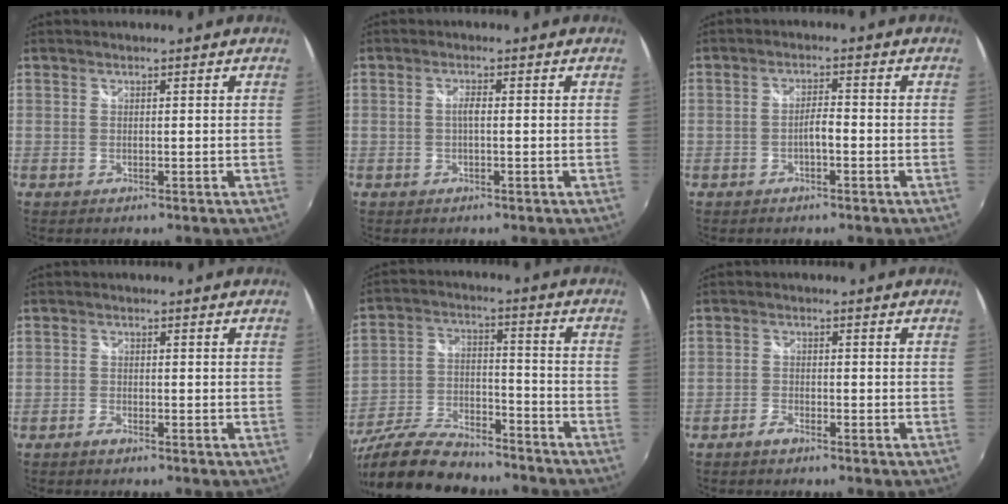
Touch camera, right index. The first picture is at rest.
{"total": 1.5, "force": [-0.2, 0.4, 1.4], "torque": [-0.028, 0.004, -0.006]}
{"total": 2.3, "force": [-1.2, 0.5, 1.9], "torque": [-0.035, 0.005, -0.021]}
{"total": 1.4, "force": [-1.3, 0.5, 0.4], "torque": [-0.016, -0.001, -0.028]}
{"total": 20.4, "force": [-16.3, 6.7, 10.2], "torque": [-0.214, -0.021, -0.273]}
{"total": 2.0, "force": [-1.8, 0.7, 0.7], "torque": [-0.026, 0.001, -0.038]}